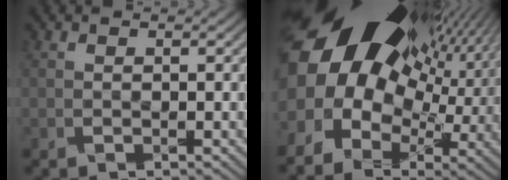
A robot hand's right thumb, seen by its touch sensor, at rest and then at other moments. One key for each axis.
{"total": 19.7, "fx": 6.4, "fy": 12.7, "fz": 13.7, "tx": -0.255, "ty": 0.001, "tz": 0.116}